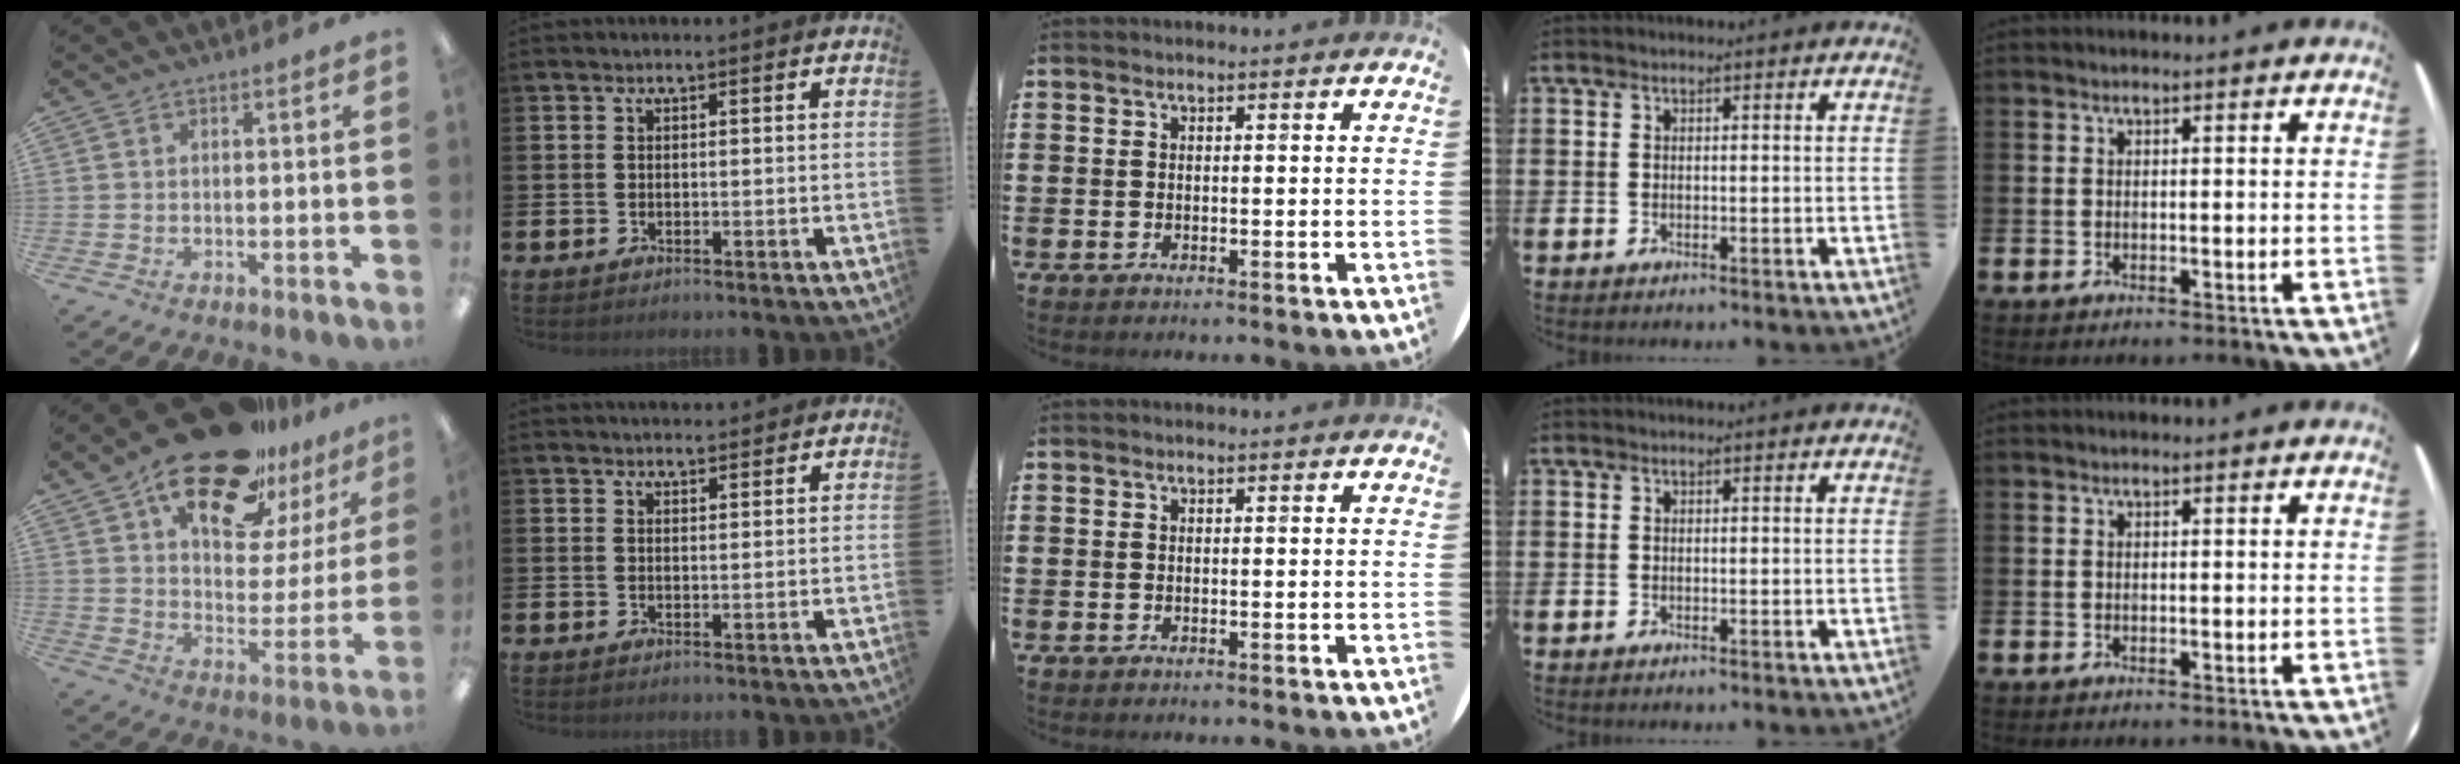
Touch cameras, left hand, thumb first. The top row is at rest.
{"thumb": {"total": 22.4, "force": [16.2, 9.5, 12.2], "torque": [-0.197, -0.096, 0.279]}, "index": {"total": 2.4, "force": [2.4, 0.4, 0.0], "torque": [0.004, -0.013, 0.042]}}